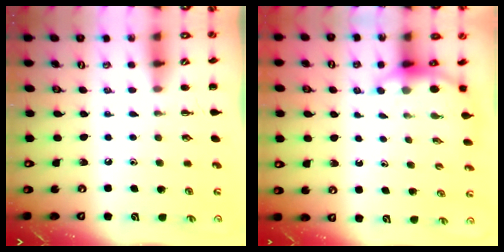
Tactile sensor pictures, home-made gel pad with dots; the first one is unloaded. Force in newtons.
{"total": 4.2, "press": 4.1, "slide": 1.1}